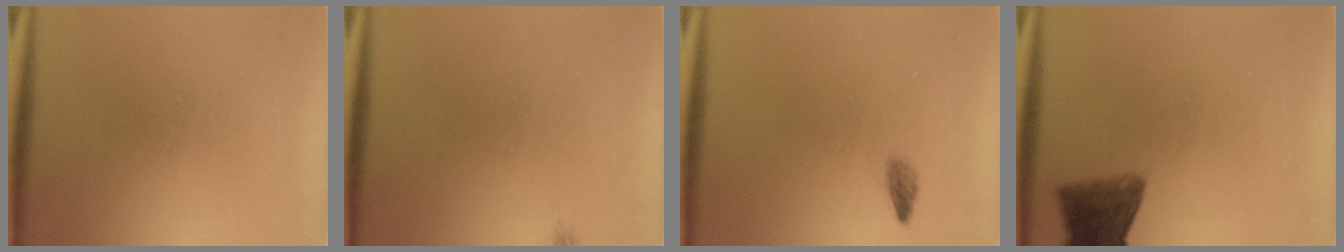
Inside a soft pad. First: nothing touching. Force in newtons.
{"total": 0.6}
{"total": 0.9}
{"total": 6.4}